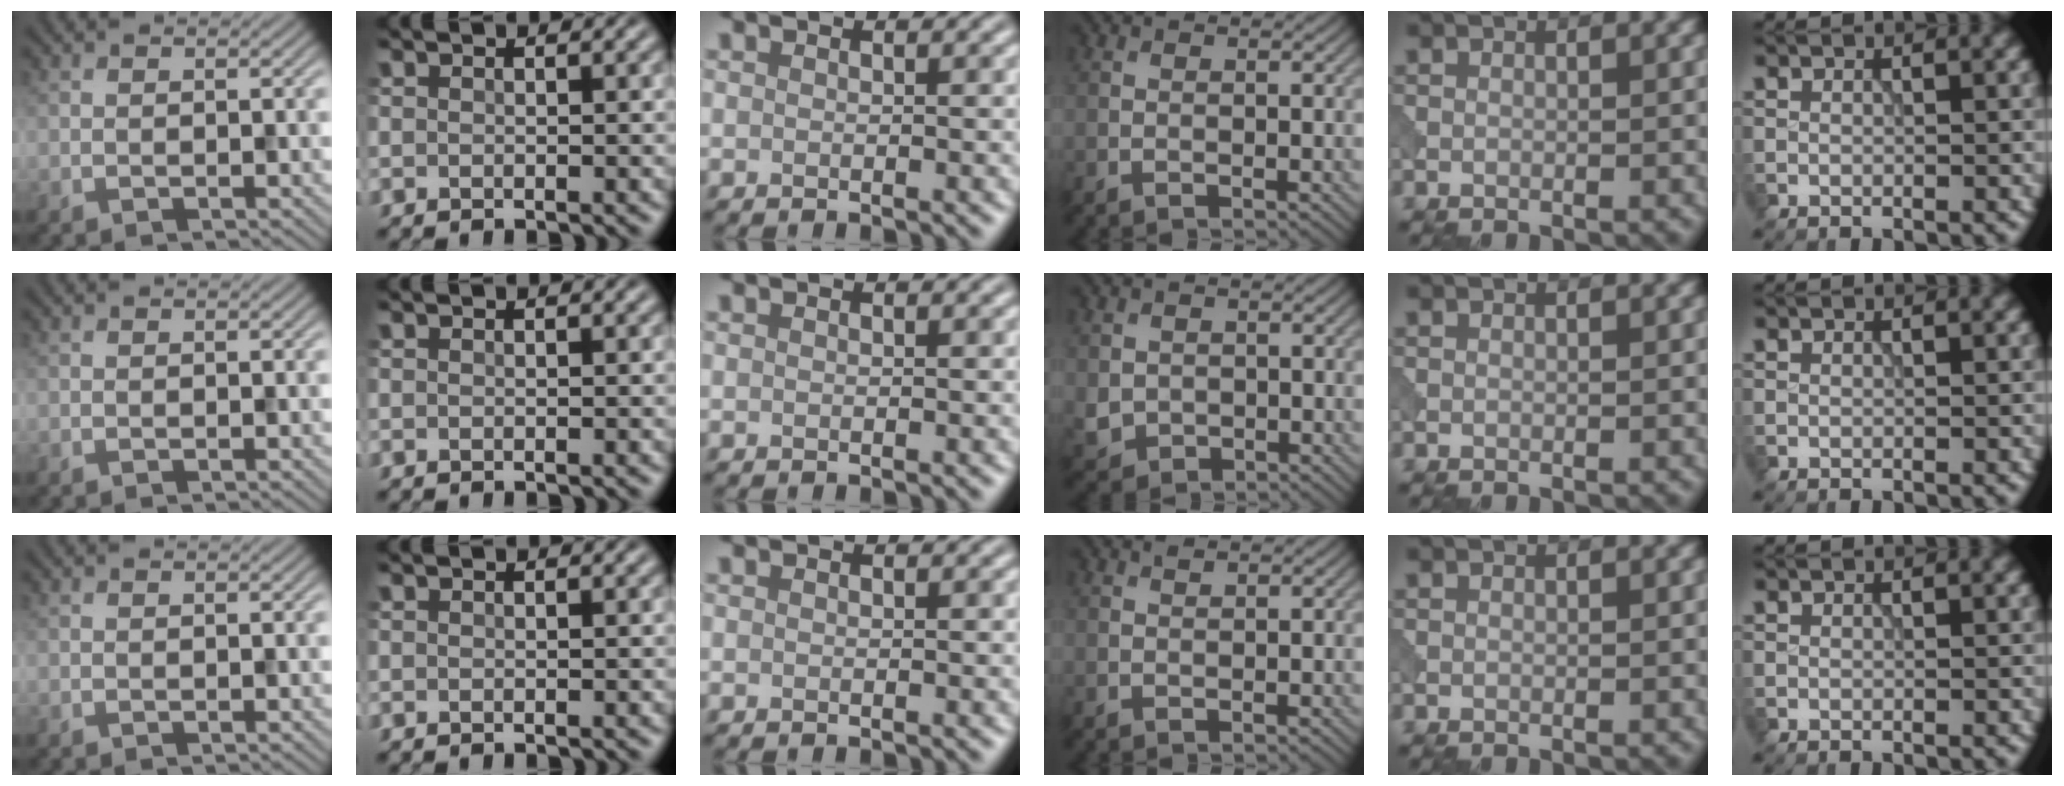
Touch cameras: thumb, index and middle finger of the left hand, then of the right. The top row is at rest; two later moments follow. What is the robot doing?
{"motion": "open", "object": "sandwich press"}